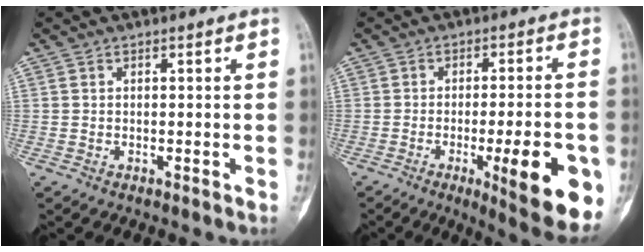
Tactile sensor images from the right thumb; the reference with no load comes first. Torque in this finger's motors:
{"motor_torque": [-0.28, 0.47, 0.64, 0.32, 0.06]}